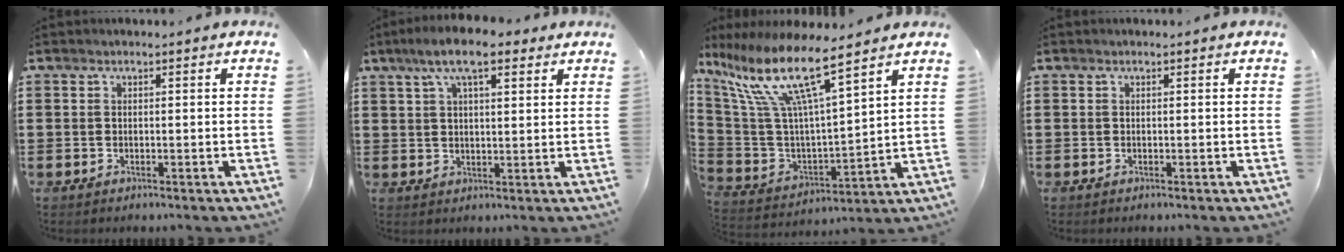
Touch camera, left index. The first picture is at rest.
{"total": 8.2, "force": [5.2, 2.4, 5.9], "torque": [-0.125, 0.010, 0.093]}
{"total": 13.6, "force": [8.9, 2.4, 10.1], "torque": [-0.233, -0.054, 0.146]}
{"total": 0.0}